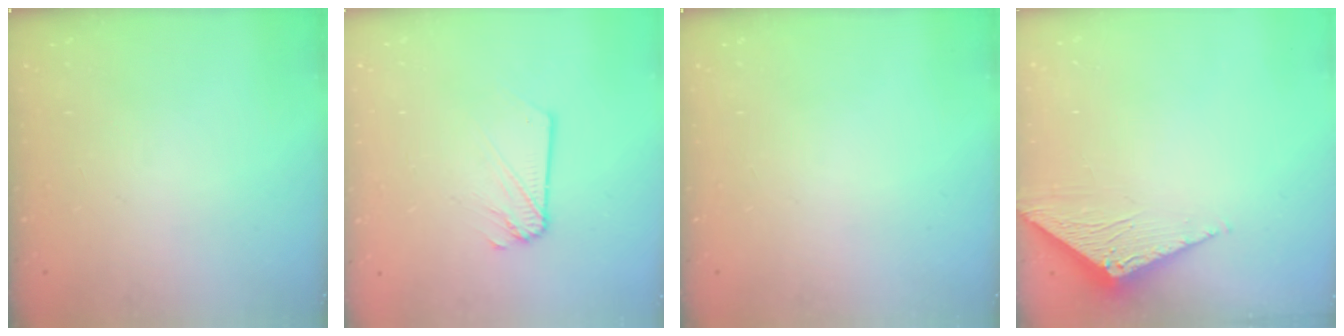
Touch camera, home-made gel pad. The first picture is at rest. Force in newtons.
{"total": 2.1, "press": 2.1, "slide": 0.3}
{"total": 0.0}
{"total": 3.0, "press": 3.0, "slide": 0.2}